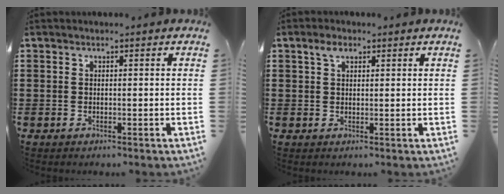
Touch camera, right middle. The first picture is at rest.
{"total": 2.4, "force": [1.5, 1.2, 1.5], "torque": [-0.033, 0.005, 0.027]}